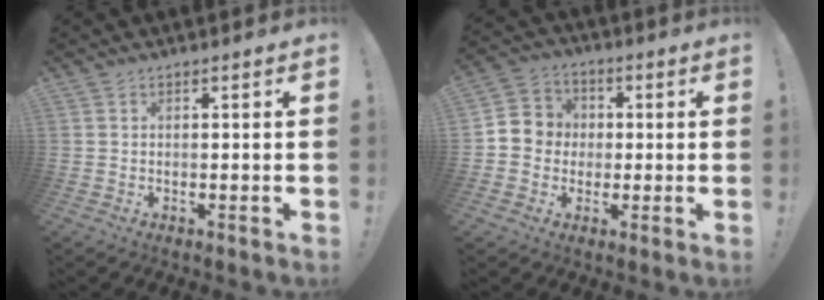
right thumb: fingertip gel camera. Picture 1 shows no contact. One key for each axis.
{"total": 7.5, "fx": -0.9, "fy": 7.3, "fz": 1.4, "tx": -0.017, "ty": 0.018, "tz": -0.010}